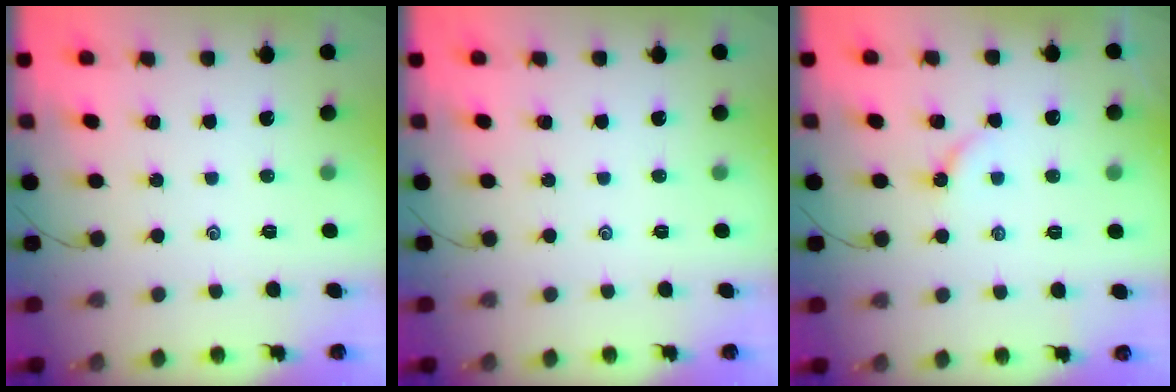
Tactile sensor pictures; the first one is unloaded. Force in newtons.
{"total": 0.0}
{"total": 4.6, "press": 4.5, "slide": 0.7}